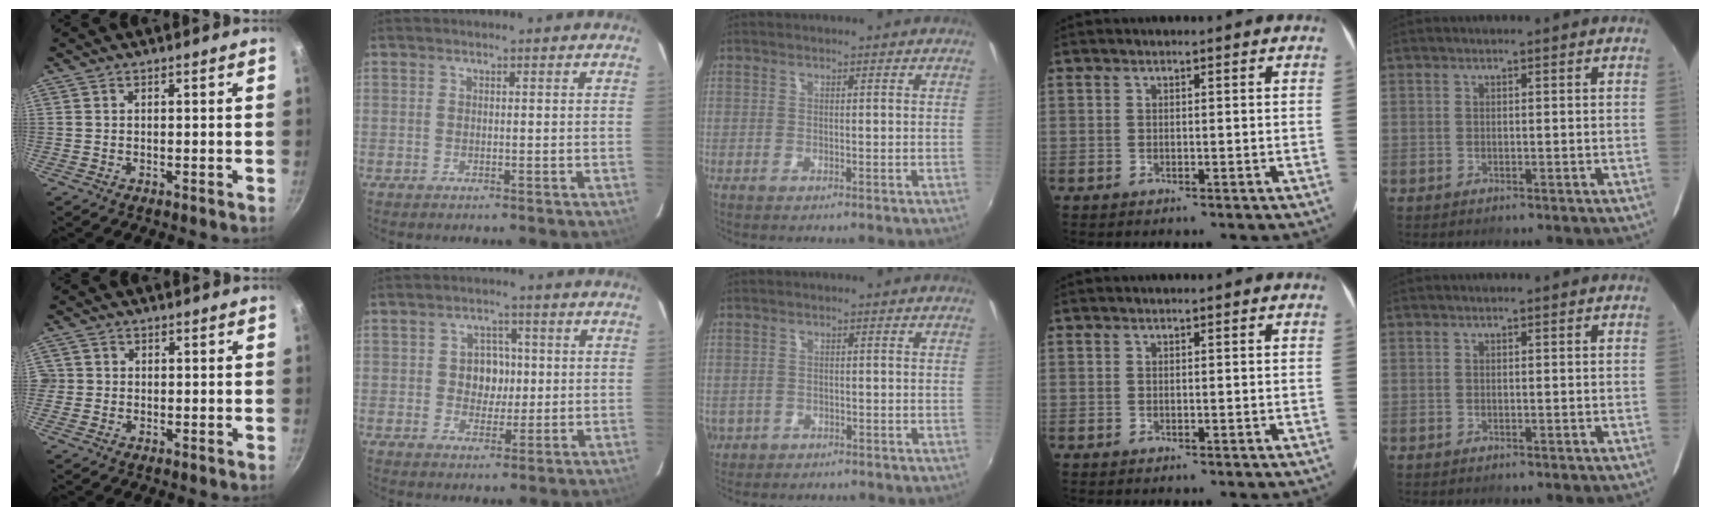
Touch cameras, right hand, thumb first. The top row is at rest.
{"thumb": {"total": 1.9, "force": [-0.2, 1.9, 0.4], "torque": [0.005, 0.006, -0.006]}, "index": {"total": 5.3, "force": [0.1, 4.6, 2.5], "torque": [-0.042, 0.013, 0.005]}, "middle": {"total": 5.1, "force": [-1.6, 4.4, 1.8], "torque": [-0.053, -0.007, -0.019]}}